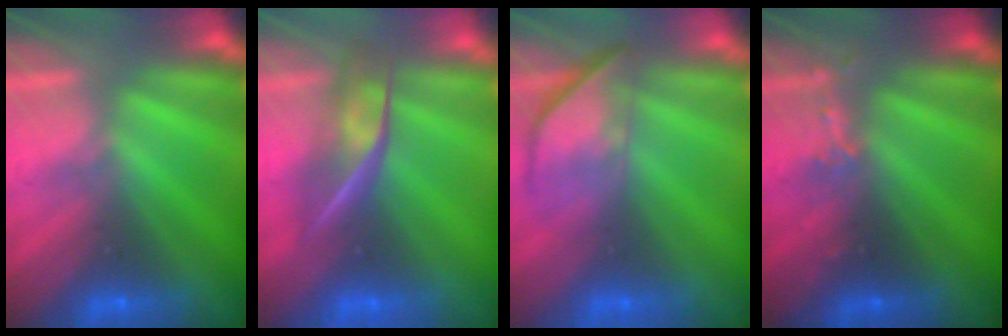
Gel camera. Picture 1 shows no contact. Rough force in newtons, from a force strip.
{"total": 2.4}
{"total": 3.8}
{"total": 2.6}